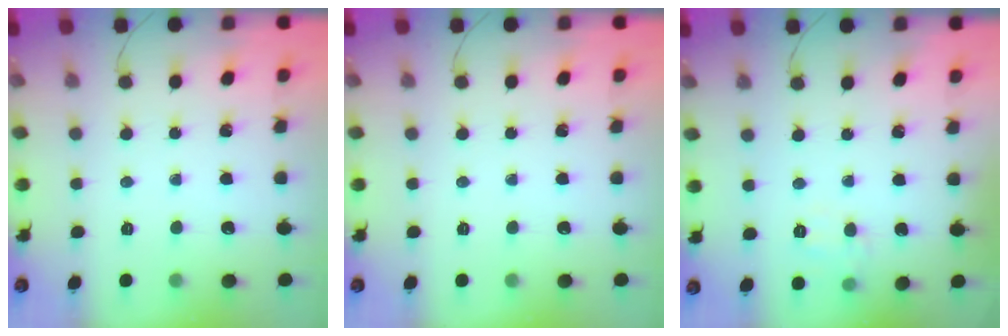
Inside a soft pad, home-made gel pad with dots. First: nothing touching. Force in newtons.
{"total": 0.0}
{"total": 6.8, "press": 6.7, "slide": 0.9}